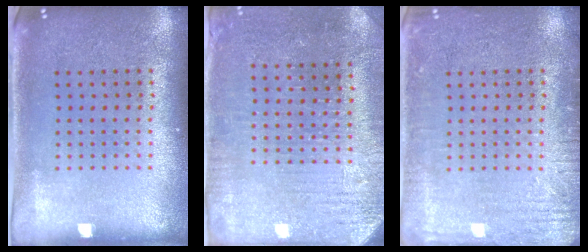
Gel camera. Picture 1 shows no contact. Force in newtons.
{"total": 3.0, "press": 2.8, "slide": 0.8}
{"total": 2.8, "press": 2.8, "slide": 0.4}